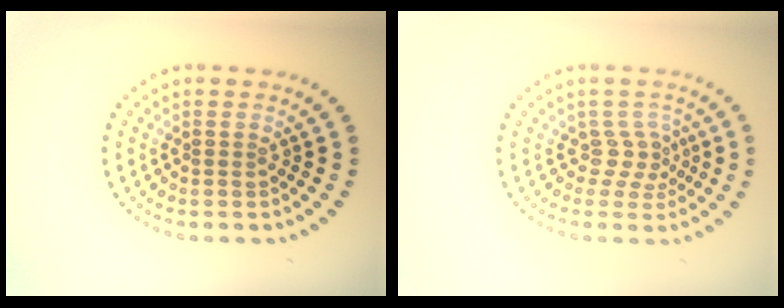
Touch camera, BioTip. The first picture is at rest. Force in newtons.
{"total": 2.0, "press": 1.3, "slide": 1.6}